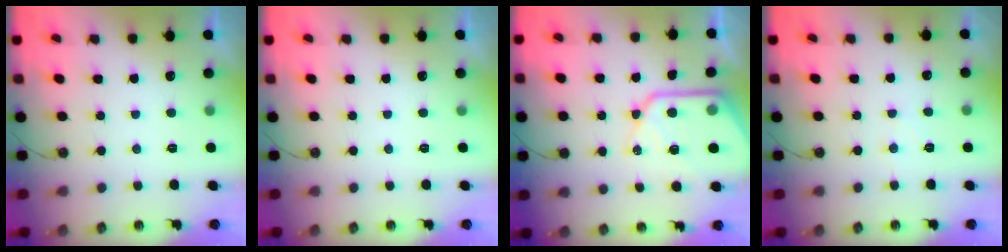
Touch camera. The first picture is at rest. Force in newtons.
{"total": 0.0}
{"total": 15.8, "press": 15.7, "slide": 1.5}
{"total": 4.0, "press": 3.9, "slide": 0.6}